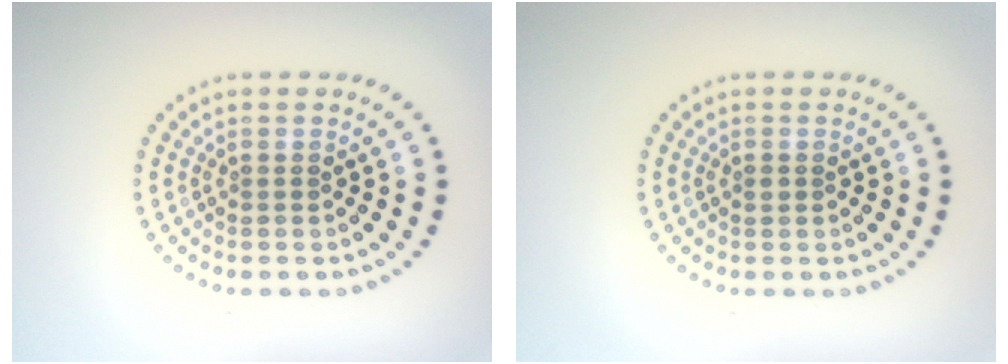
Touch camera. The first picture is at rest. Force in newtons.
{"total": 0.6, "press": 0.6, "slide": 0.1}